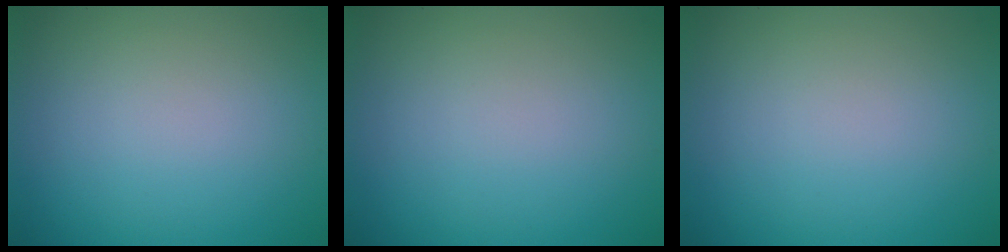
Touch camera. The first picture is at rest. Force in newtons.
{"total": 0.0}
{"total": 0.0}